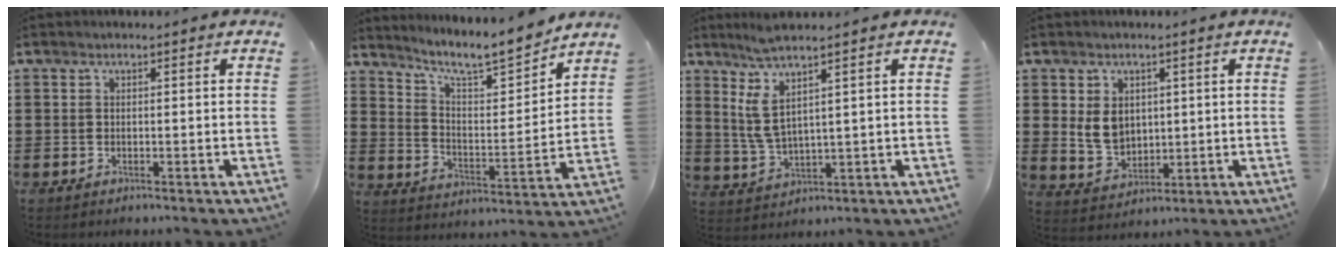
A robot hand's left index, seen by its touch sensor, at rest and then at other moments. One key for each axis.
{"total": 8.1, "fx": 7.3, "fy": 1.1, "fz": 3.4, "tx": -0.089, "ty": -0.050, "tz": 0.123}
{"total": 5.2, "fx": 2.9, "fy": 0.4, "fz": 4.3, "tx": -0.115, "ty": -0.015, "tz": 0.042}
{"total": 5.1, "fx": 1.2, "fy": 4.2, "fz": 2.7, "tx": -0.057, "ty": 0.008, "tz": 0.021}